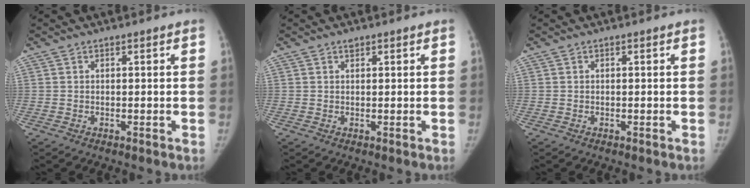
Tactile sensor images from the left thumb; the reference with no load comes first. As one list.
[{"total": 1.5, "force": [1.1, 0.7, 0.7], "torque": [-0.004, -0.006, 0.016]}, {"total": 0.0}]